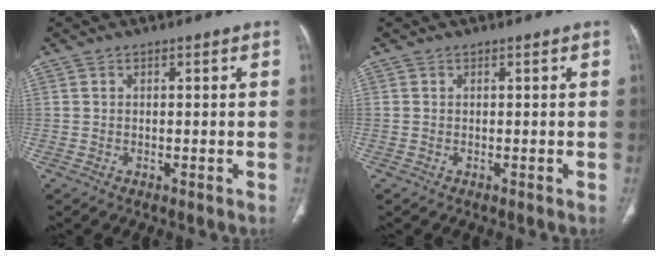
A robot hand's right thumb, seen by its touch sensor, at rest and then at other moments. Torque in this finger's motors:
{"motor_torque": [-0.05, 0.01, 0.35, 0.17, -0.02]}